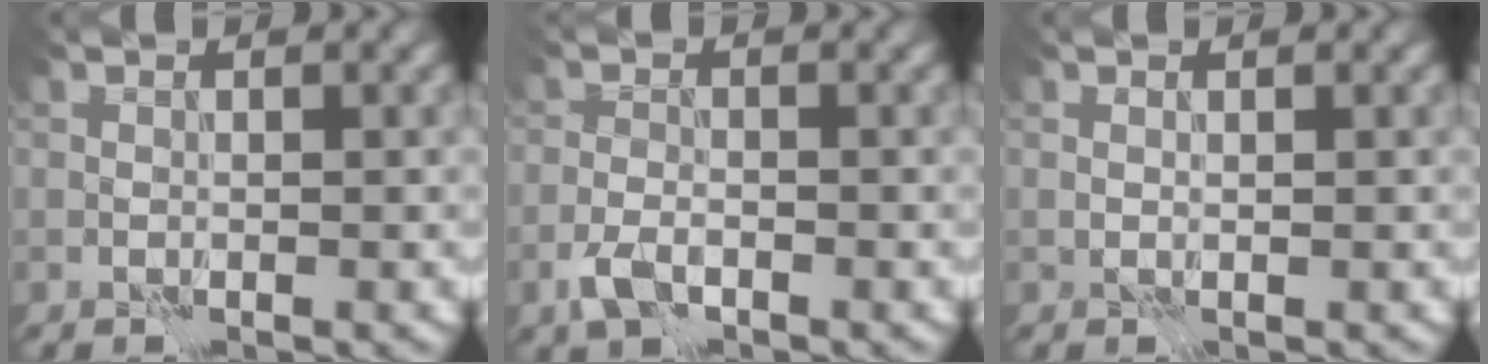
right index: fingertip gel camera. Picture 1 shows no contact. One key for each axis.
{"total": 2.0, "fx": -1.3, "fy": 0.8, "fz": 1.2, "tx": -0.026, "ty": -0.001, "tz": -0.031}
{"total": 0.7, "fx": 0.3, "fy": -0.4, "fz": -0.4, "tx": 0.010, "ty": -0.001, "tz": 0.007}